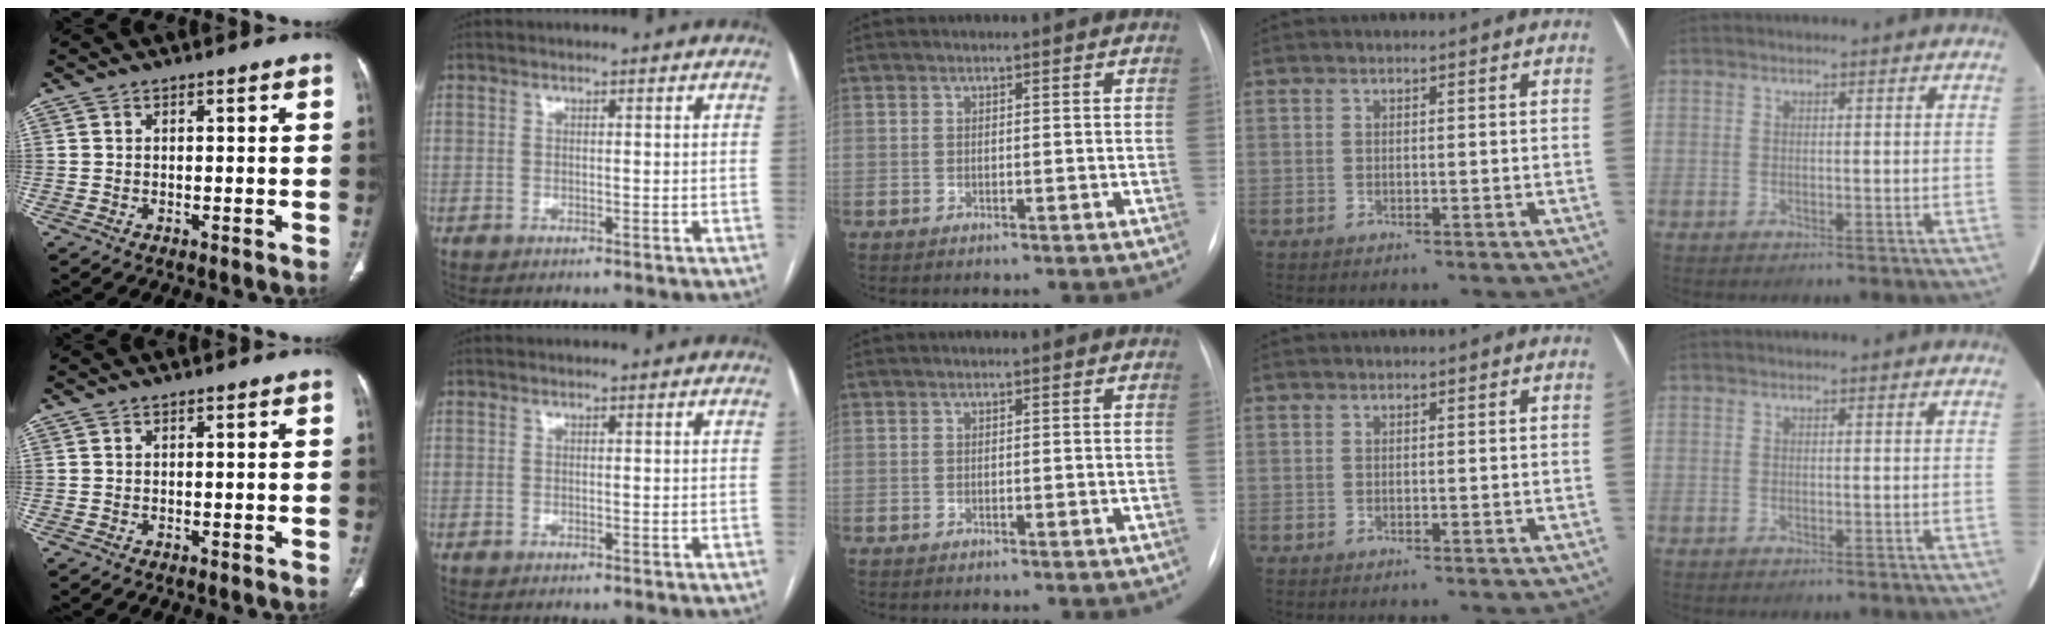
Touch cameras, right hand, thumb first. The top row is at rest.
{}